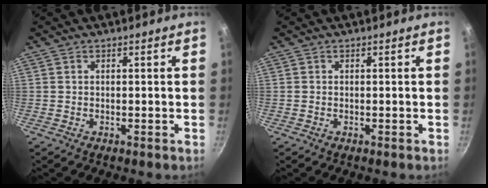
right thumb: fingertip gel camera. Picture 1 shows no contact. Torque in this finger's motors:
{"motor_torque": [-0.51, 0.18, -0.30, 0.17, 0.02]}